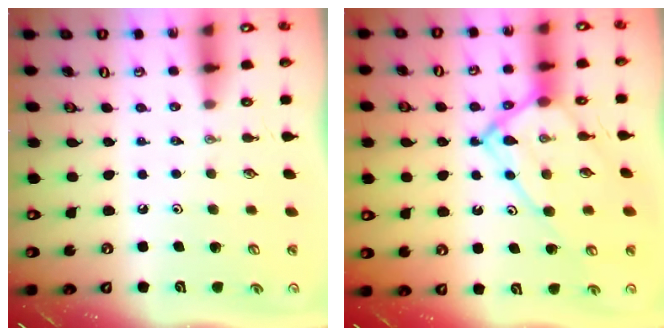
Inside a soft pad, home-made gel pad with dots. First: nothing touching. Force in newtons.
{"total": 13.3, "press": 13.2, "slide": 1.7}